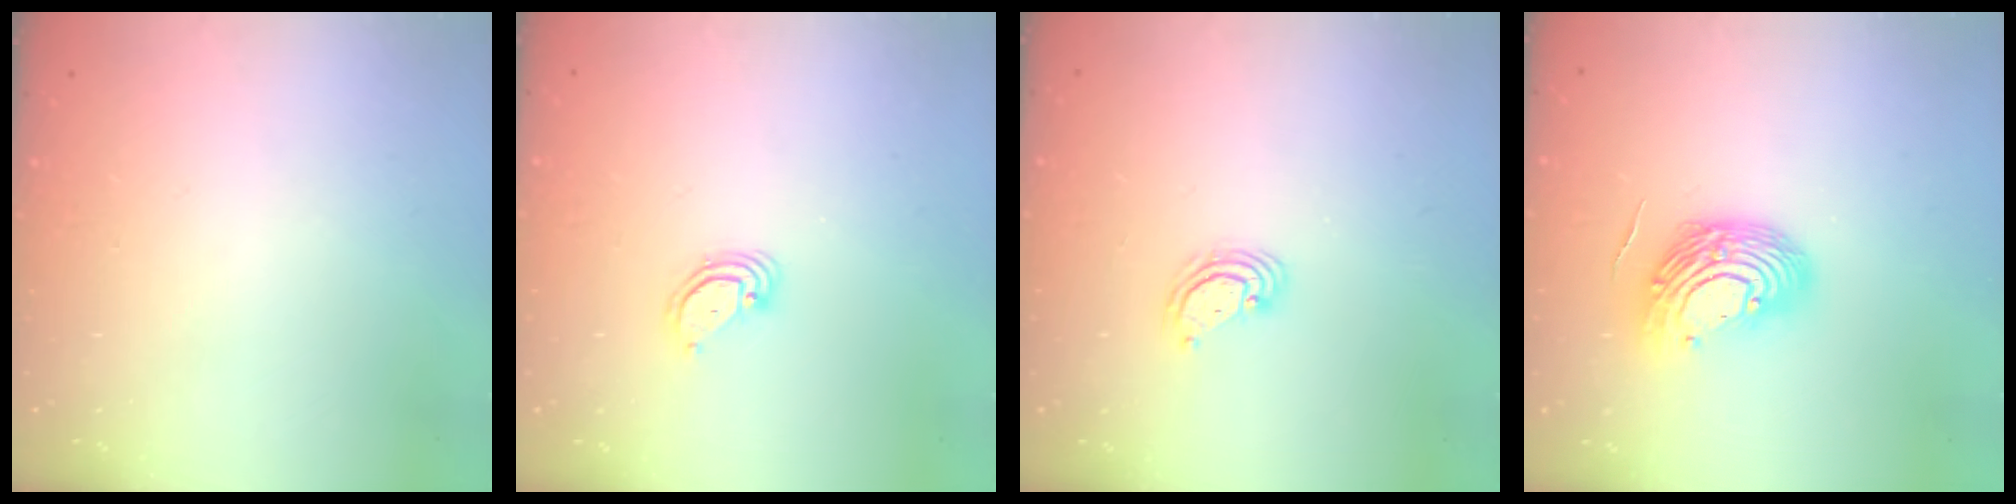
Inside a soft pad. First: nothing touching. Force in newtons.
{"total": 3.8, "press": 3.8, "slide": 0.3}
{"total": 3.2, "press": 3.2, "slide": 0.3}
{"total": 12.6, "press": 12.5, "slide": 1.7}